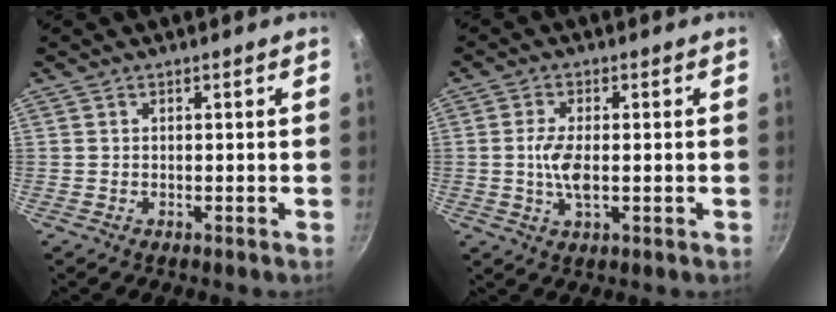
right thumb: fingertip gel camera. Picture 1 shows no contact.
{"total": 5.6, "force": [-0.3, 2.4, 5.1], "torque": [-0.107, -0.003, -0.010]}